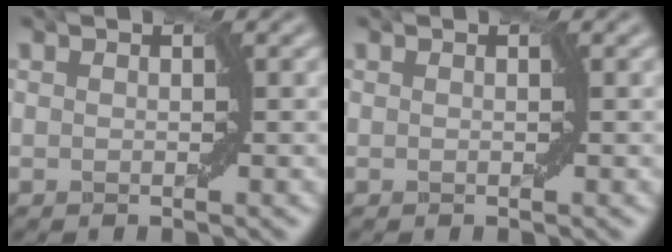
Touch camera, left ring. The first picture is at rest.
{"total": 0.0}